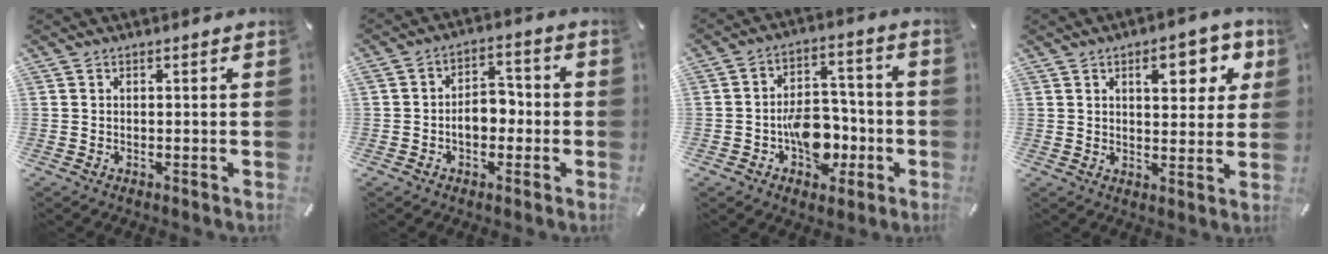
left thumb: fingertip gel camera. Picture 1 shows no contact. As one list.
[{"total": 6.9, "force": [-1.7, 5.0, 4.5], "torque": [-0.062, 0.013, -0.032]}, {"total": 11.5, "force": [-4.0, 8.1, 7.1], "torque": [-0.106, 0.029, -0.064]}, {"total": 10.3, "force": [4.3, 5.1, 7.8], "torque": [-0.089, -0.013, 0.065]}]